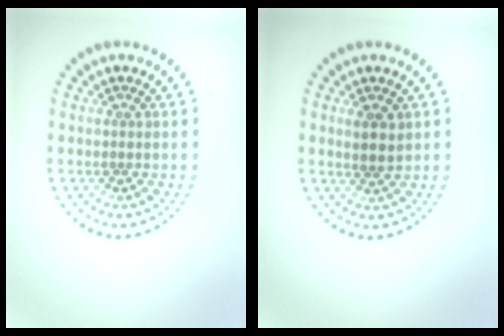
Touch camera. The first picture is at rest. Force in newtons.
{"total": 2.0, "press": 1.9, "slide": 0.8}